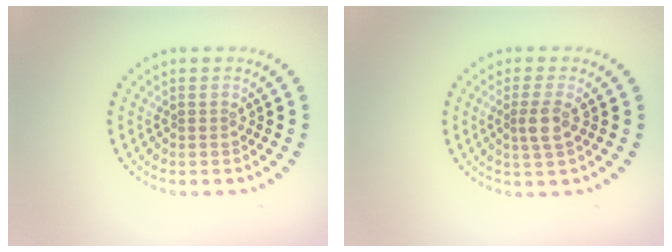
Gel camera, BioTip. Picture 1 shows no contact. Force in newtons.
{"total": 1.9, "press": 1.7, "slide": 0.9}